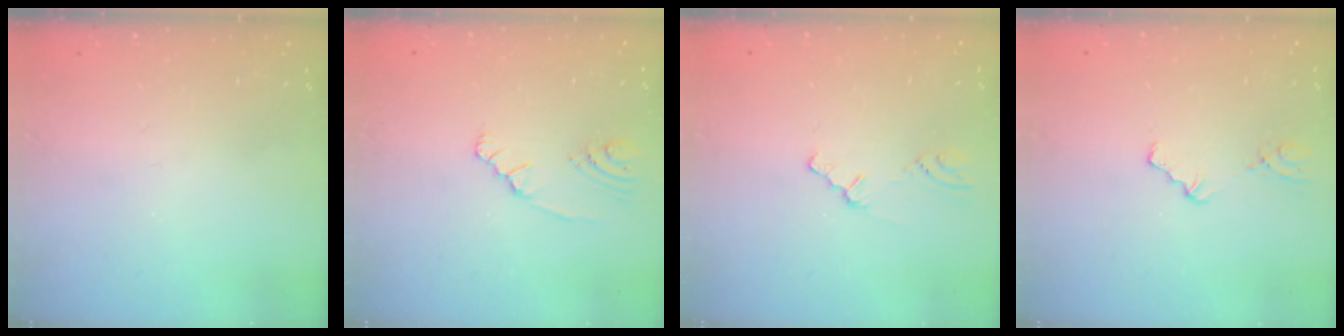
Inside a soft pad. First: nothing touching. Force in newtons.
{"total": 2.5, "press": 2.2, "slide": 1.1}
{"total": 0.8, "press": 0.8, "slide": 0.2}
{"total": 1.9, "press": 1.9, "slide": 0.3}